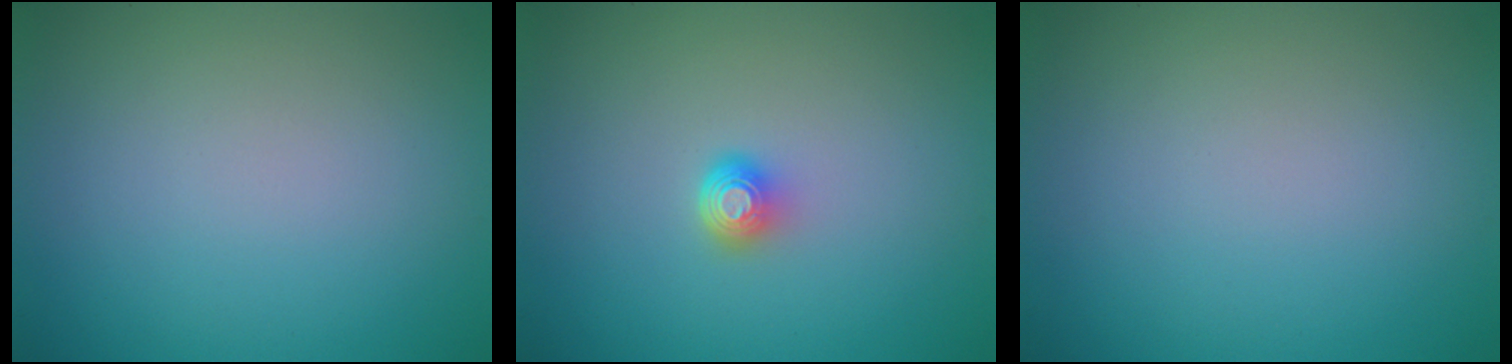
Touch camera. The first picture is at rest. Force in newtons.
{"total": 1.6, "press": 1.2, "slide": 1.1}
{"total": 0.0}